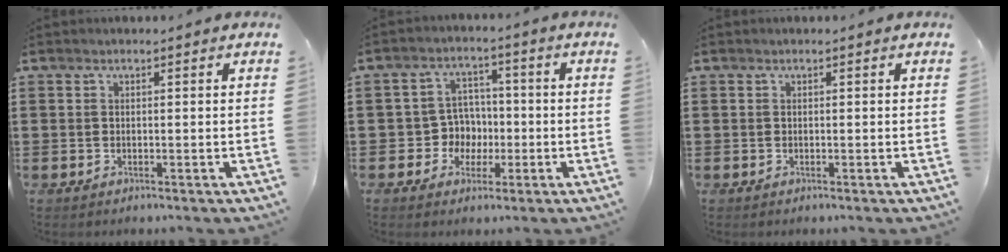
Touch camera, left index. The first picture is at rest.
{"total": 5.4, "force": [-1.0, 5.1, 1.5], "torque": [-0.047, 0.014, -0.018]}
{"total": 0.0}